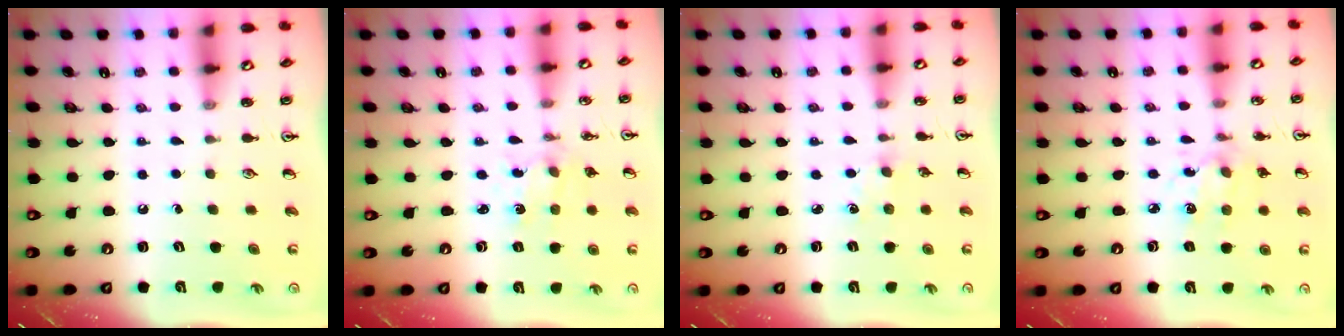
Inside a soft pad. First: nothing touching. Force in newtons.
{"total": 1.5, "press": 1.5, "slide": 0.3}
{"total": 2.8, "press": 2.7, "slide": 0.5}
{"total": 5.6, "press": 5.3, "slide": 1.7}